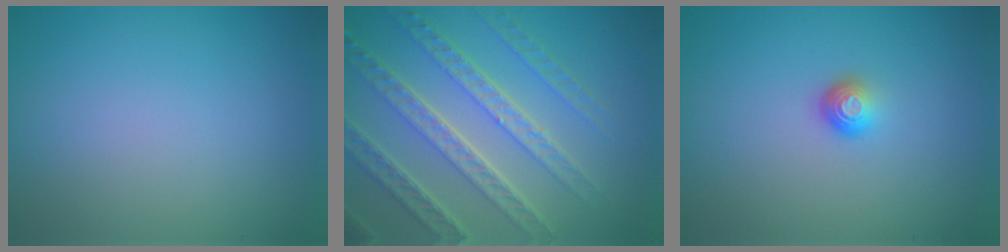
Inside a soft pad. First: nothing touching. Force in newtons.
{"total": 7.6, "press": 5.3, "slide": 5.4}
{"total": 1.4, "press": 1.0, "slide": 1.0}